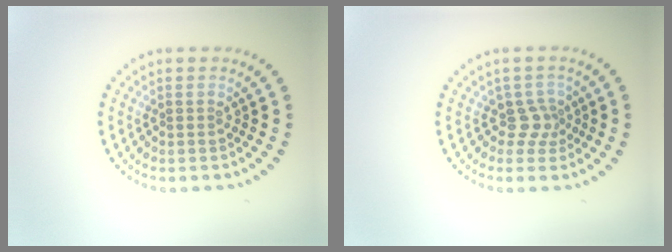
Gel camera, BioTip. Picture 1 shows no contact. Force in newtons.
{"total": 1.9, "press": 1.3, "slide": 1.4}